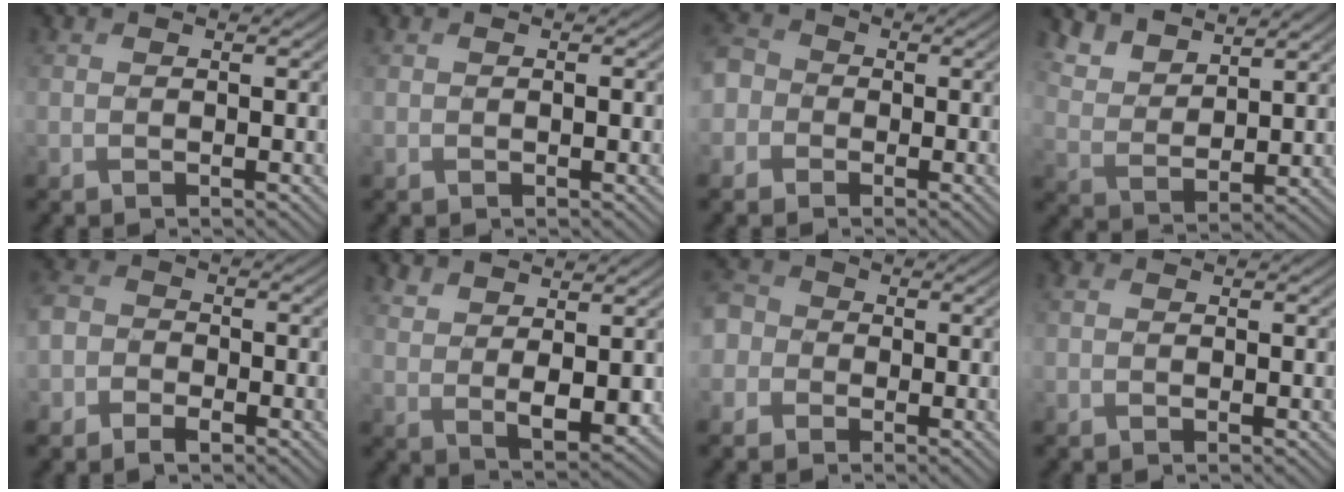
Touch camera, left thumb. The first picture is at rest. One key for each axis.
{"total": 0.9, "fx": 0.0, "fy": 0.4, "fz": 0.8, "tx": -0.011, "ty": -0.002, "tz": 0.001}
{"total": 4.2, "fx": -1.2, "fy": 4.0, "fz": 1.0, "tx": -0.031, "ty": 0.002, "tz": -0.048}
{"total": 6.6, "fx": 5.6, "fy": 2.2, "fz": 2.7, "tx": -0.067, "ty": -0.004, "tz": 0.118}
{"total": 4.1, "fx": -2.1, "fy": 3.2, "fz": 1.5, "tx": -0.029, "ty": -0.007, "tz": -0.057}
{"total": 5.1, "fx": 3.0, "fy": 2.0, "fz": 3.7, "tx": -0.081, "ty": -0.009, "tz": 0.066}
{"total": 4.9, "fx": -1.0, "fy": 4.6, "fz": 1.4, "tx": -0.047, "ty": 0.003, "tz": -0.050}
{"total": 0.9, "fx": 0.3, "fy": 0.5, "fz": 0.6, "tx": -0.016, "ty": 0.002, "tz": 0.003}